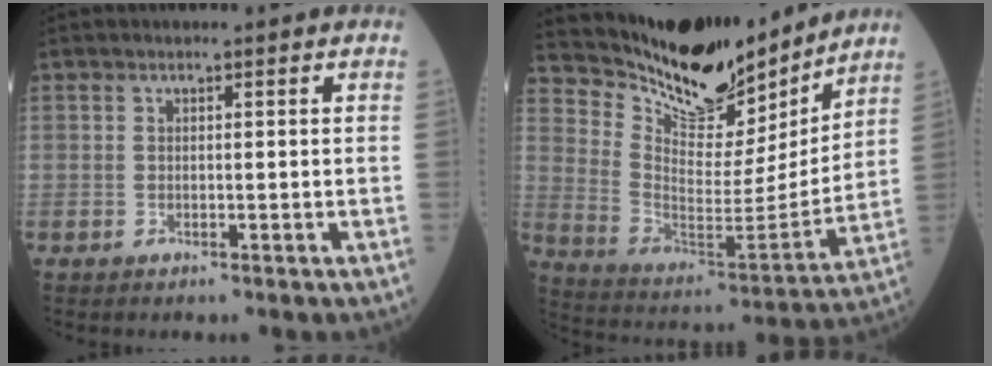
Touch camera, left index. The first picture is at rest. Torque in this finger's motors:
{"motor_torque": [0.55, -0.43, 0.67, 0.13]}